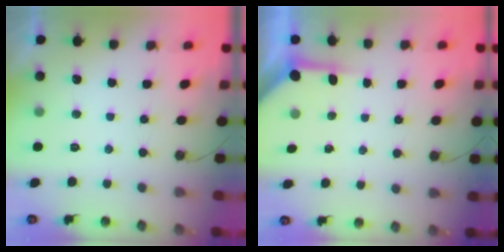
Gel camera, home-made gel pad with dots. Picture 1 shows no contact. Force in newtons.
{"total": 3.9, "press": 3.8, "slide": 0.4}